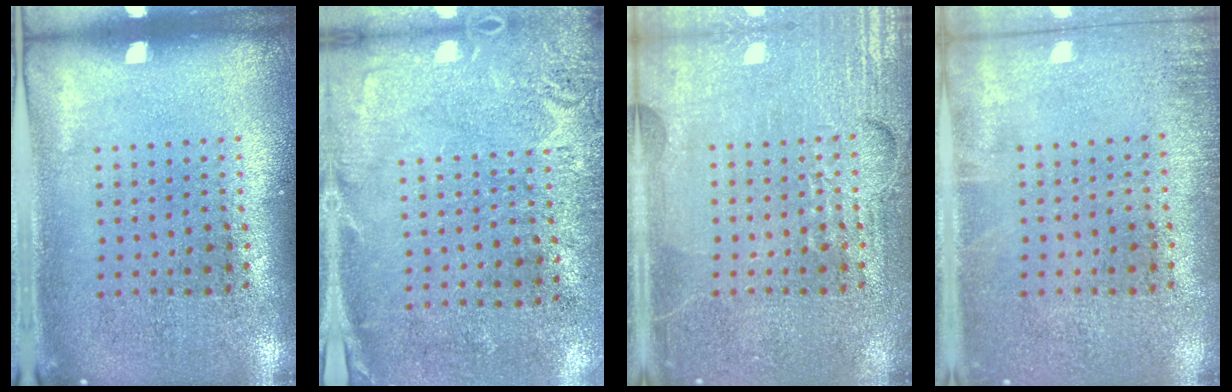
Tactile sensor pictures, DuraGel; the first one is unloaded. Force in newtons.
{"total": 2.8, "press": 2.4, "slide": 1.4}
{"total": 5.4, "press": 5.3, "slide": 0.6}
{"total": 1.2, "press": 1.1, "slide": 0.2}